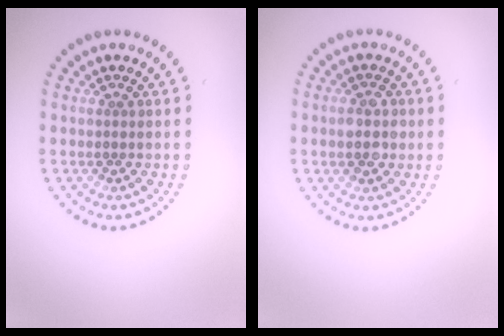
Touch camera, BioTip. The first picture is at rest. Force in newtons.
{"total": 2.6, "press": 2.6, "slide": 0.2}